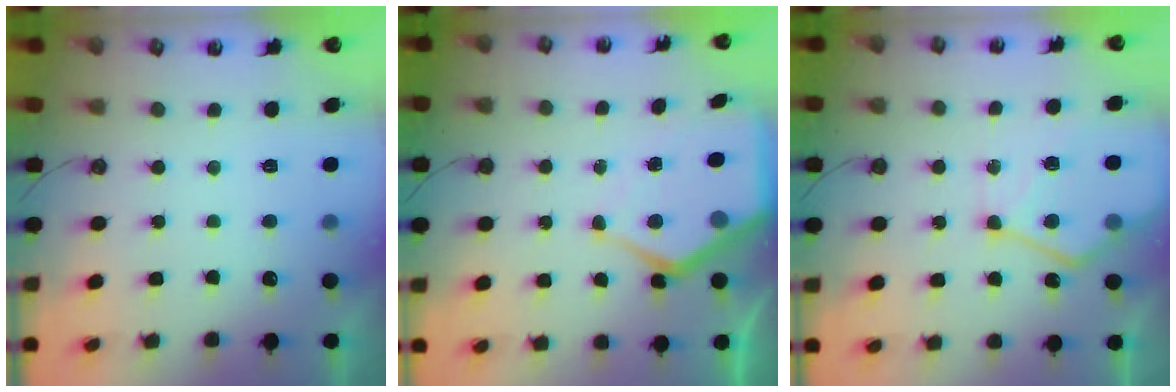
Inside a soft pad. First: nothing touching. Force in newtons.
{"total": 10.1, "press": 10.0, "slide": 1.0}
{"total": 13.6, "press": 13.6, "slide": 1.2}